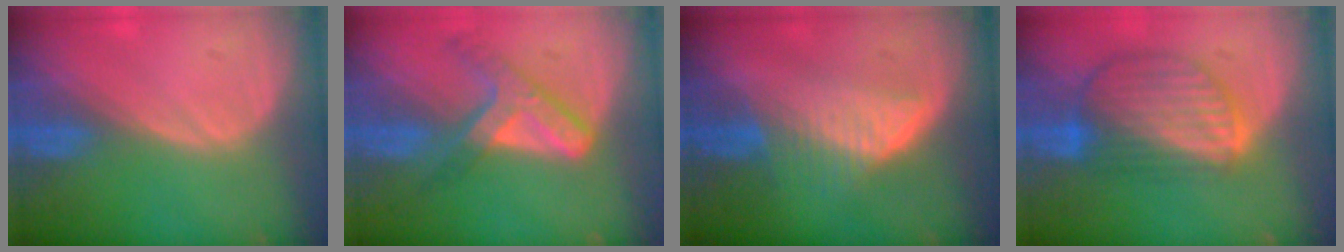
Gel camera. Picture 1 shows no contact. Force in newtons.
{"total": 7.2, "press": 6.1, "slide": 3.9}
{"total": 6.6, "press": 5.8, "slide": 3.1}
{"total": 9.0, "press": 7.7, "slide": 4.6}